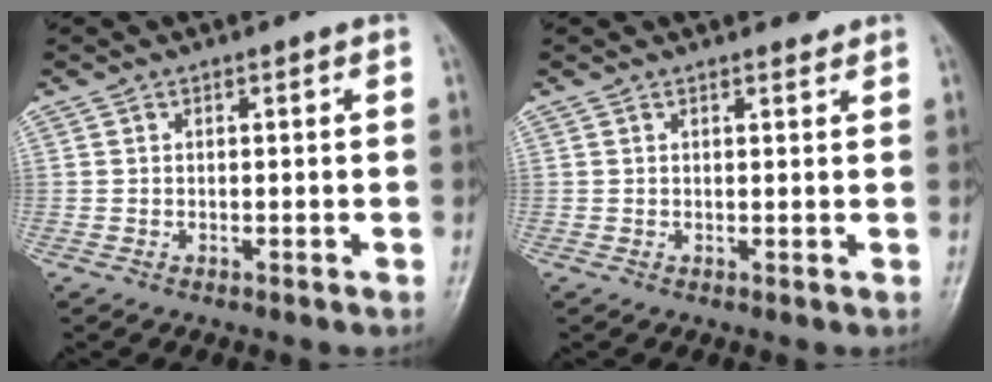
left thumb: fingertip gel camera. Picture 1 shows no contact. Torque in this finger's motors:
{"motor_torque": [-0.07, -0.02, -0.17, 0.00, 0.00]}